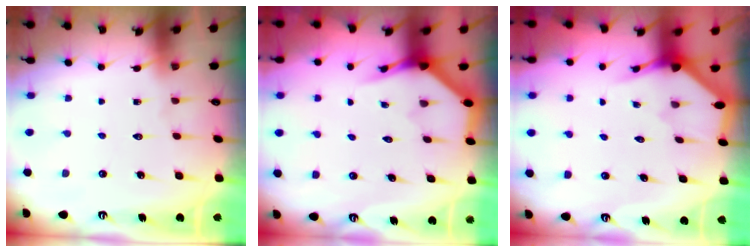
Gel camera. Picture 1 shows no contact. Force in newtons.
{"total": 3.9, "press": 3.9, "slide": 0.2}
{"total": 2.5, "press": 2.5, "slide": 0.2}